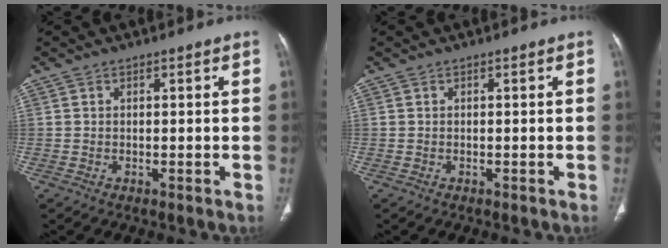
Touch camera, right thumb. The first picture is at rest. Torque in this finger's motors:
{"motor_torque": [0.00, 0.00, 0.00, 0.00, 0.01]}